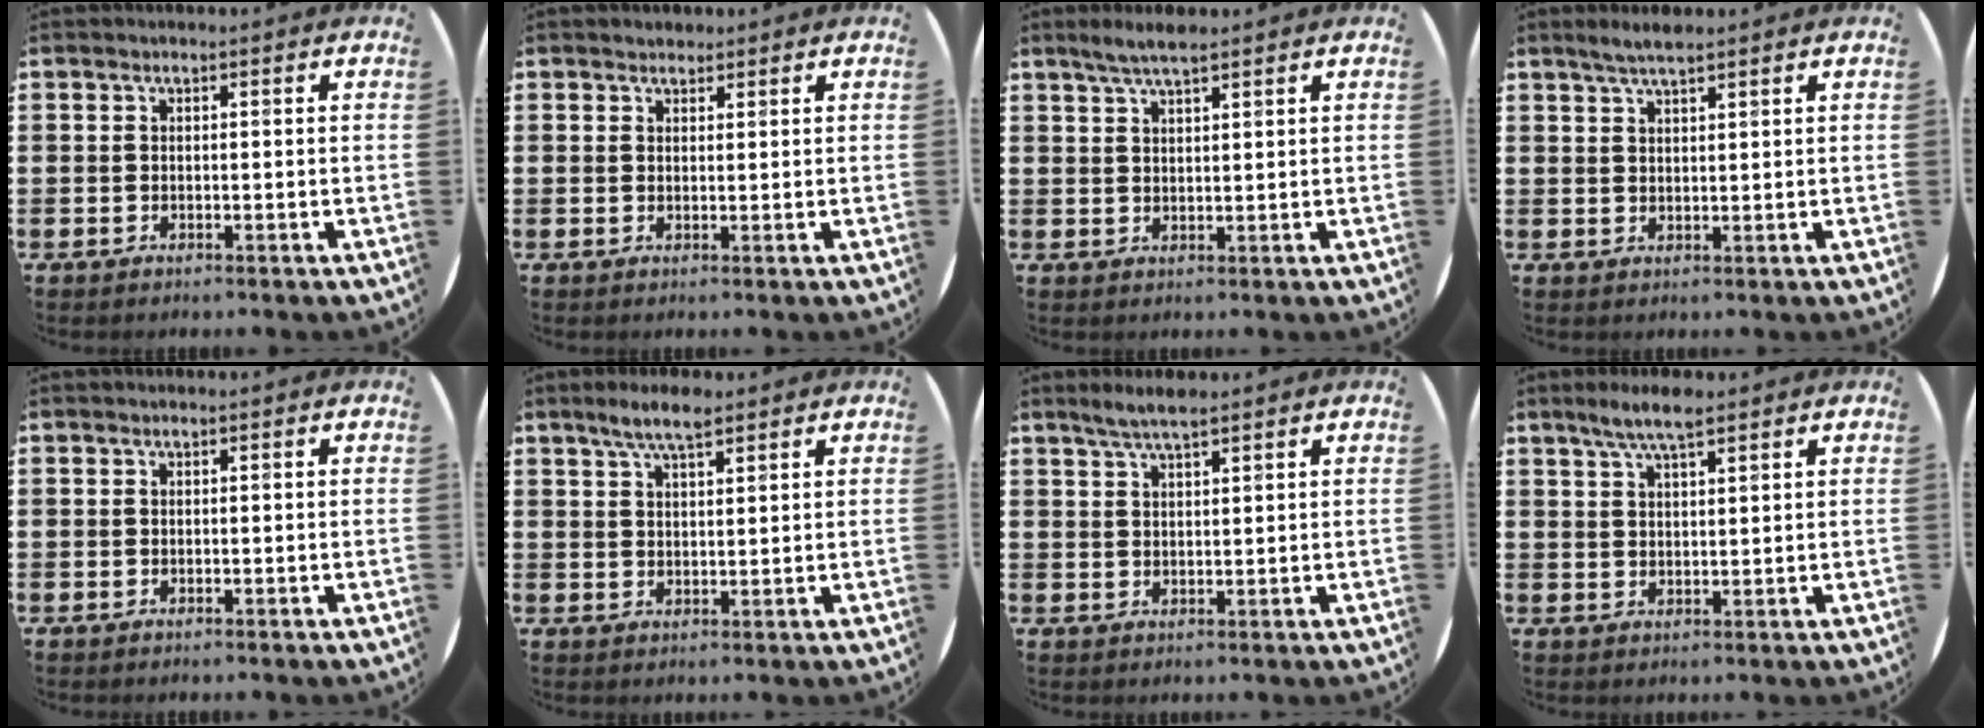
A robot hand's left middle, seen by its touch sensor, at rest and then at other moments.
{"total": 1.3, "force": [1.2, 0.4, 0.0], "torque": [0.006, 0.000, 0.021]}
{"total": 3.2, "force": [2.6, 0.4, 1.7], "torque": [-0.037, 0.003, 0.047]}
{"total": 2.7, "force": [2.3, 0.3, 1.3], "torque": [-0.029, 0.003, 0.042]}
{"total": 0.0}
{"total": 4.6, "force": [3.5, 1.2, 2.8], "torque": [-0.053, -0.002, 0.061]}
{"total": 3.4, "force": [2.8, 0.4, 1.9], "torque": [-0.040, 0.001, 0.050]}
{"total": 4.7, "force": [3.6, 0.8, 2.8], "torque": [-0.054, -0.002, 0.062]}